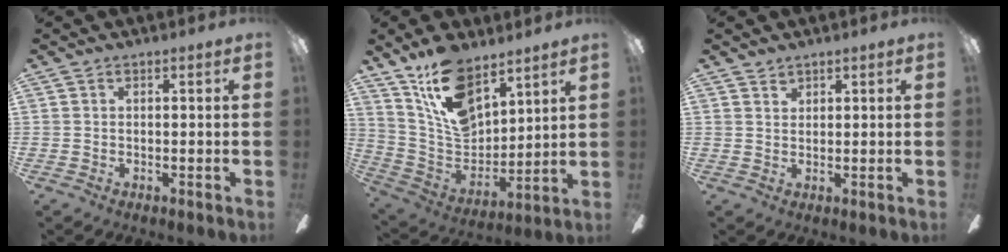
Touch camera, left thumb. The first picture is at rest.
{"total": 16.6, "force": [11.7, 8.2, 8.5], "torque": [-0.168, -0.056, 0.220]}
{"total": 1.5, "force": [1.3, 0.7, 0.1], "torque": [0.005, -0.005, 0.024]}